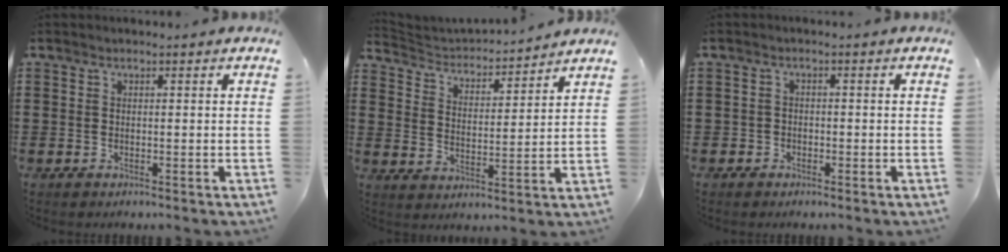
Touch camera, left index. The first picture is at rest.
{"total": 3.0, "force": [3.0, 0.4, 0.1], "torque": [-0.022, -0.030, 0.044]}
{"total": 1.3, "force": [-1.0, 0.9, -0.1], "torque": [-0.005, 0.002, -0.024]}